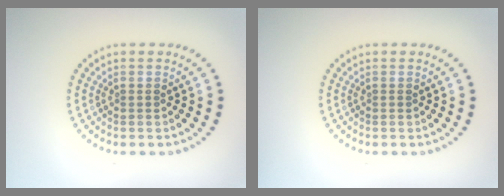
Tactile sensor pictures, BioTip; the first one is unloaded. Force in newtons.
{"total": 0.0}